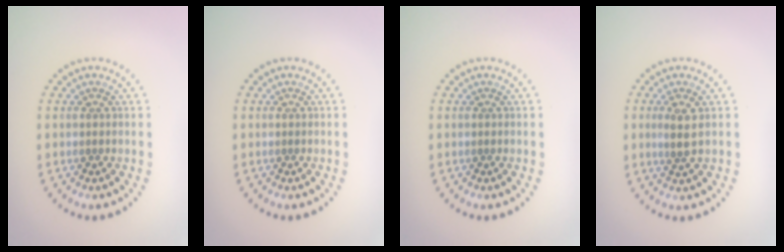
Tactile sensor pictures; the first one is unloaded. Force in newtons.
{"total": 0.0}
{"total": 0.0}
{"total": 1.9, "press": 1.7, "slide": 0.8}